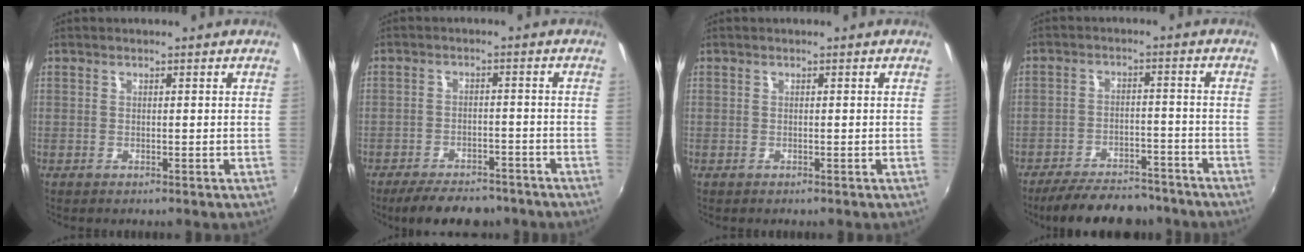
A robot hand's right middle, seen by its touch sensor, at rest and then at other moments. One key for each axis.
{"total": 10.7, "fx": -8.7, "fy": 4.1, "fz": 4.7, "tx": -0.105, "ty": -0.003, "tz": -0.122}
{"total": 0.0}
{"total": 15.0, "fx": -12.8, "fy": 4.8, "fz": 6.2, "tx": -0.131, "ty": 0.003, "tz": -0.175}